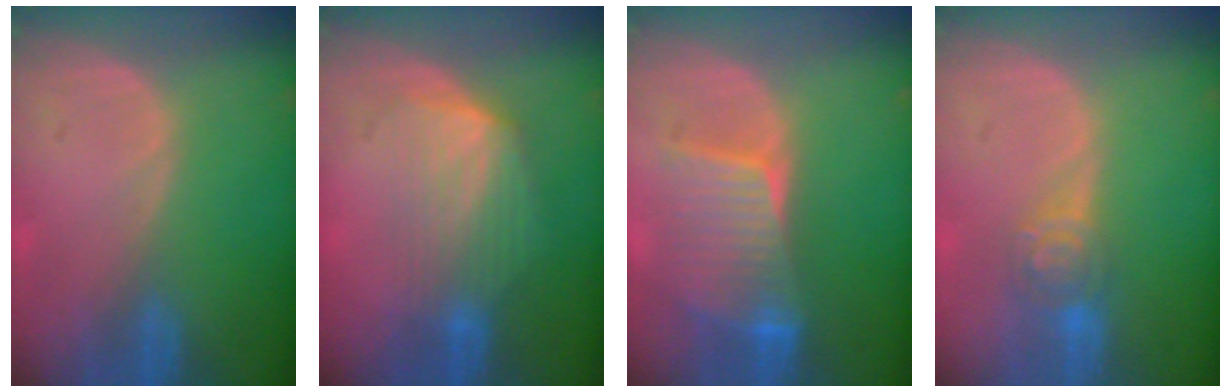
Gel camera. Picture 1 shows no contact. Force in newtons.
{"total": 6.4, "press": 6.4, "slide": 1.0}
{"total": 7.8, "press": 7.7, "slide": 1.7}
{"total": 4.5, "press": 4.2, "slide": 1.6}